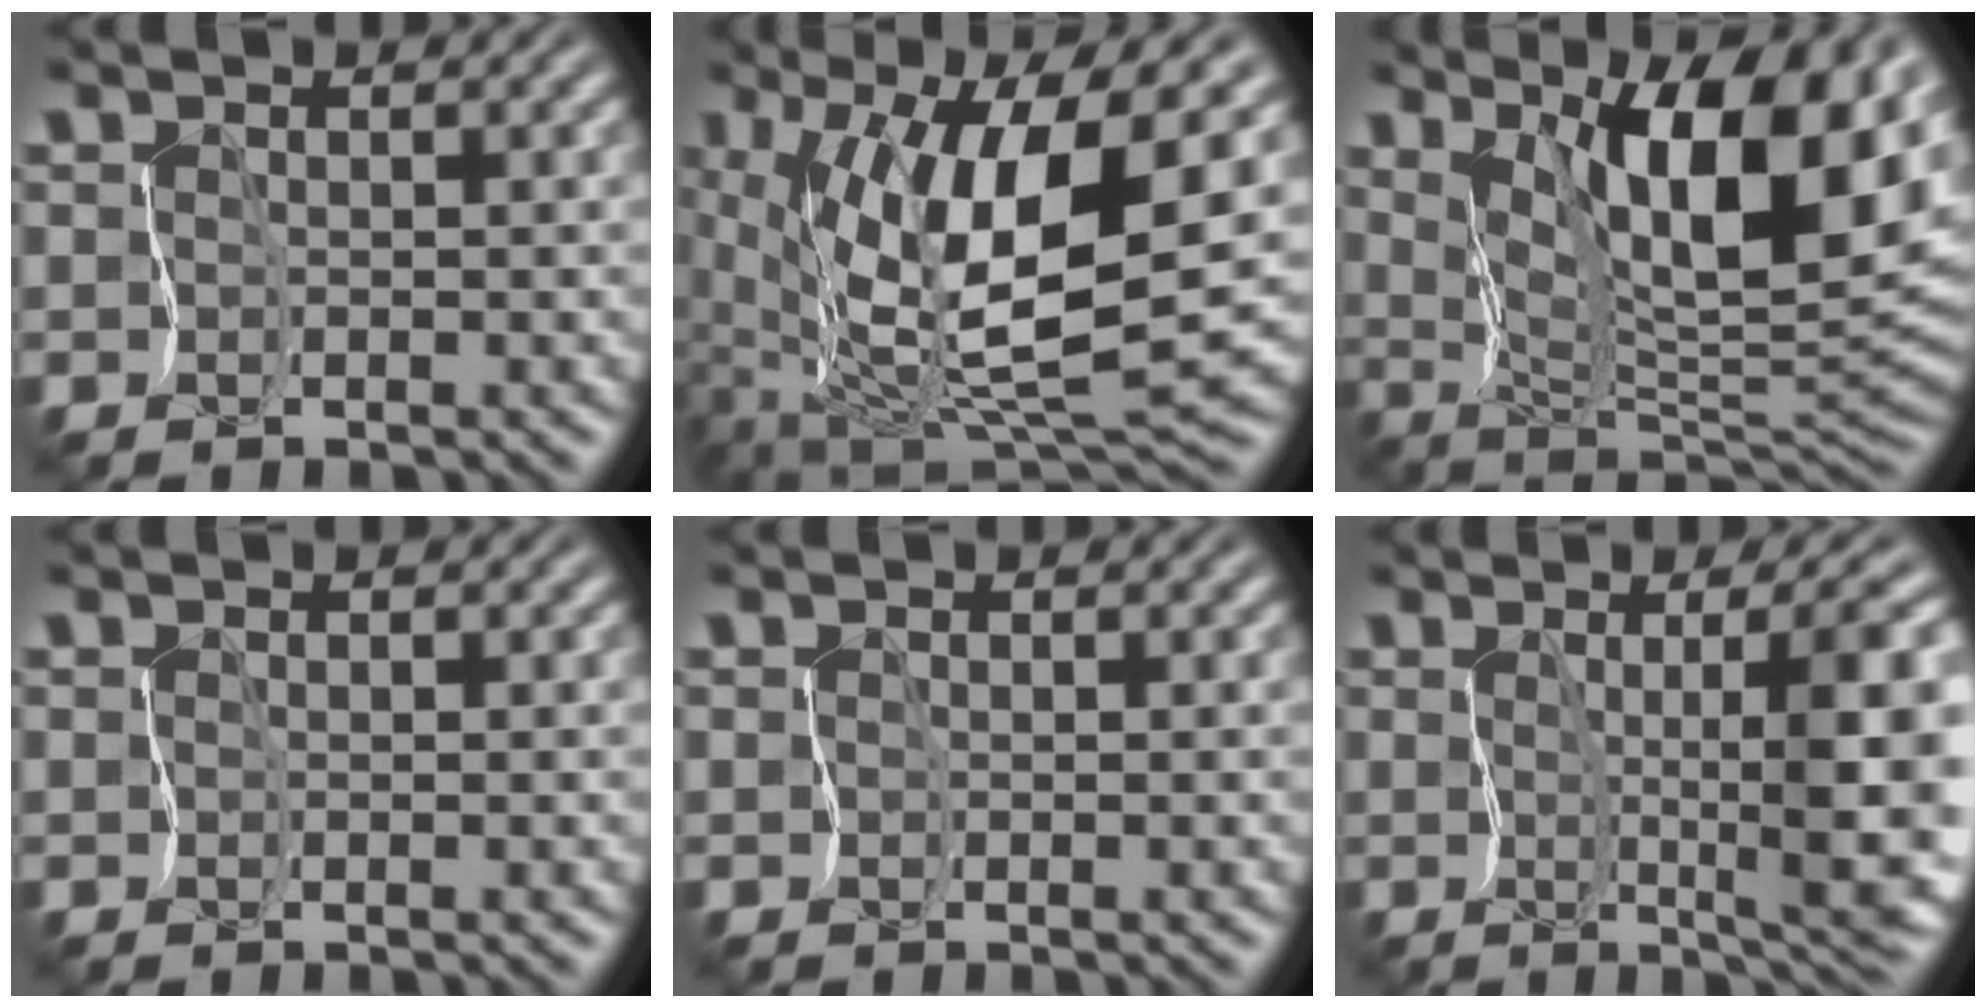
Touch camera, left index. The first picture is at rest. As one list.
[{"total": 12.7, "force": [1.8, 4.3, 11.8], "torque": [-0.215, -0.020, 0.034]}, {"total": 11.9, "force": [5.5, 3.5, 10.0], "torque": [-0.136, -0.008, 0.091]}, {"total": 0.0}, {"total": 0.0}, {"total": 9.0, "force": [1.0, 1.5, 8.8], "torque": [-0.122, -0.003, 0.022]}]